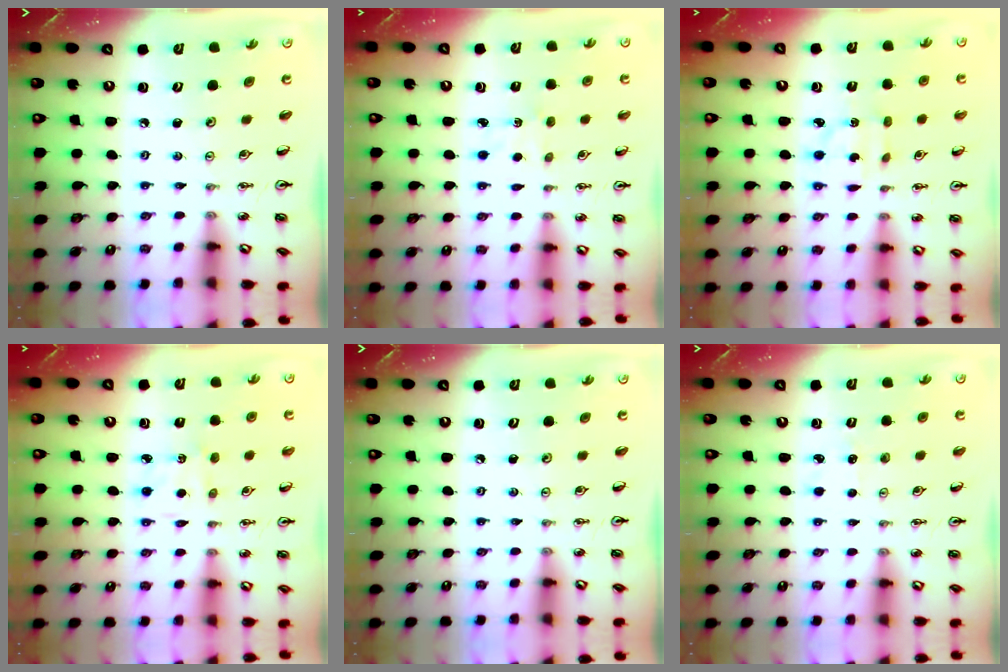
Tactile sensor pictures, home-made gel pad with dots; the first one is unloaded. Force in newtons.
{"total": 2.7, "press": 2.7, "slide": 0.4}
{"total": 3.7, "press": 3.6, "slide": 0.7}
{"total": 4.7, "press": 4.7, "slide": 0.3}
{"total": 0.0}
{"total": 2.9, "press": 2.9, "slide": 0.4}